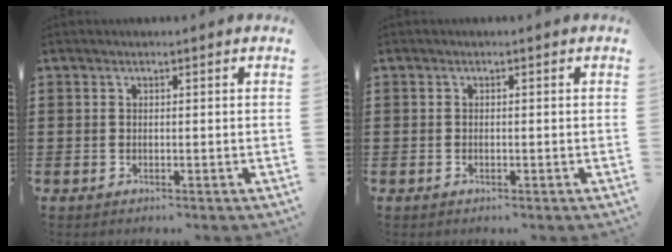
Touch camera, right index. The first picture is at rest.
{"total": 0.0}